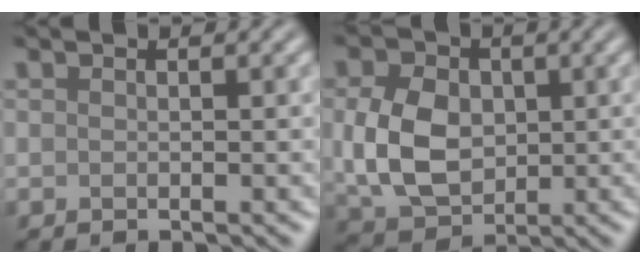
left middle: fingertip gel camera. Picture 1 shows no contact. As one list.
[{"total": 6.7, "force": [0.3, 4.9, 4.6], "torque": [-0.104, 0.003, 0.004]}]